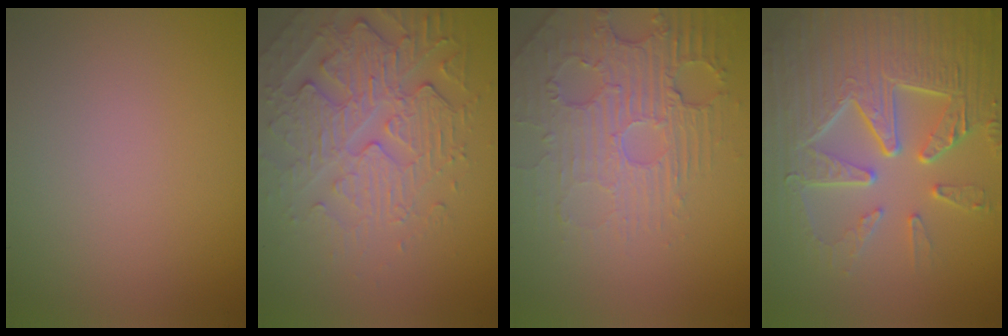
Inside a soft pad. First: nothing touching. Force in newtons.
{"total": 5.7, "press": 4.6, "slide": 3.3}
{"total": 4.5, "press": 4.2, "slide": 1.6}
{"total": 9.7, "press": 6.5, "slide": 7.1}